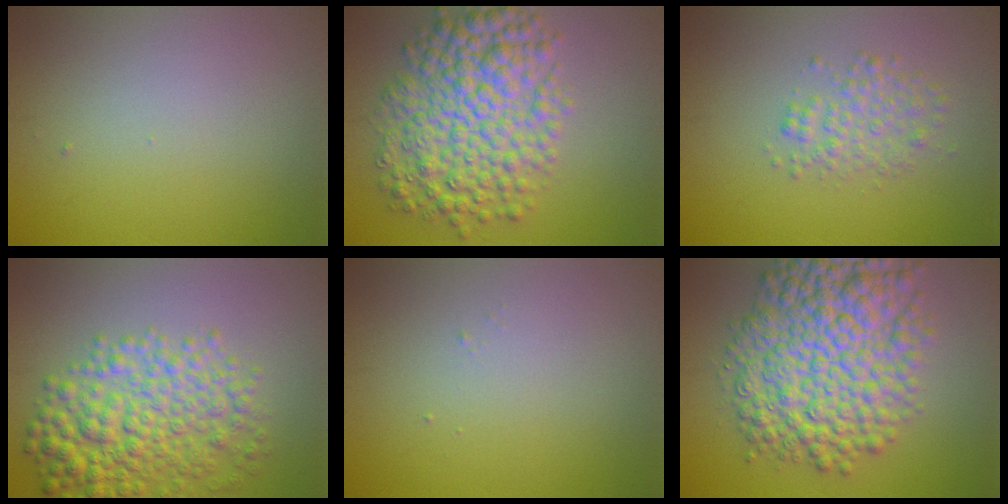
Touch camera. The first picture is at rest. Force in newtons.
{"total": 8.4, "press": 8.4, "slide": 0.1}
{"total": 2.5, "press": 2.5, "slide": 0.0}
{"total": 6.9, "press": 6.9, "slide": 0.2}
{"total": 0.0}
{"total": 11.0, "press": 11.0, "slide": 0.2}